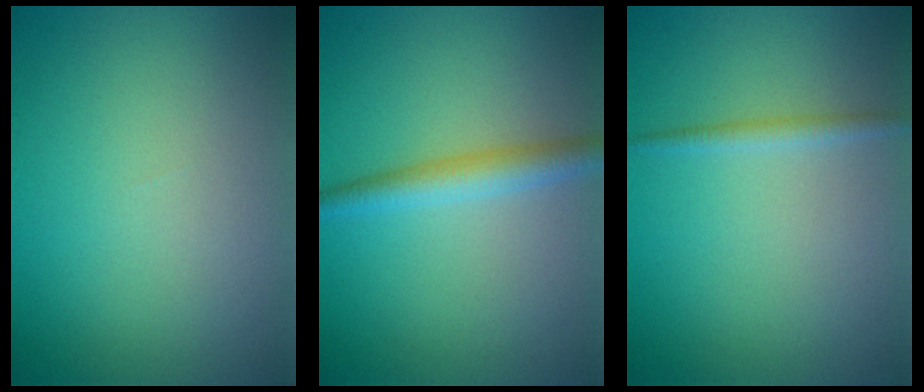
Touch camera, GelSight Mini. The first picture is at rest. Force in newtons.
{"total": 2.7, "press": 2.7, "slide": 0.0}
{"total": 1.1, "press": 1.1, "slide": 0.1}